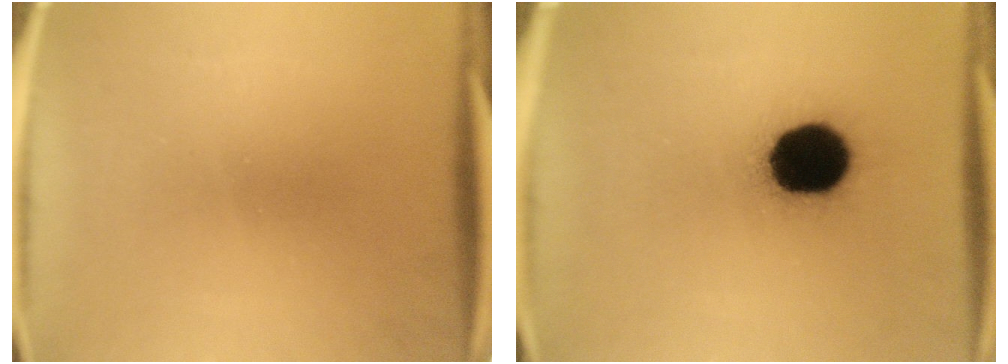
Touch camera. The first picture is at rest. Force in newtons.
{"total": 18.6}